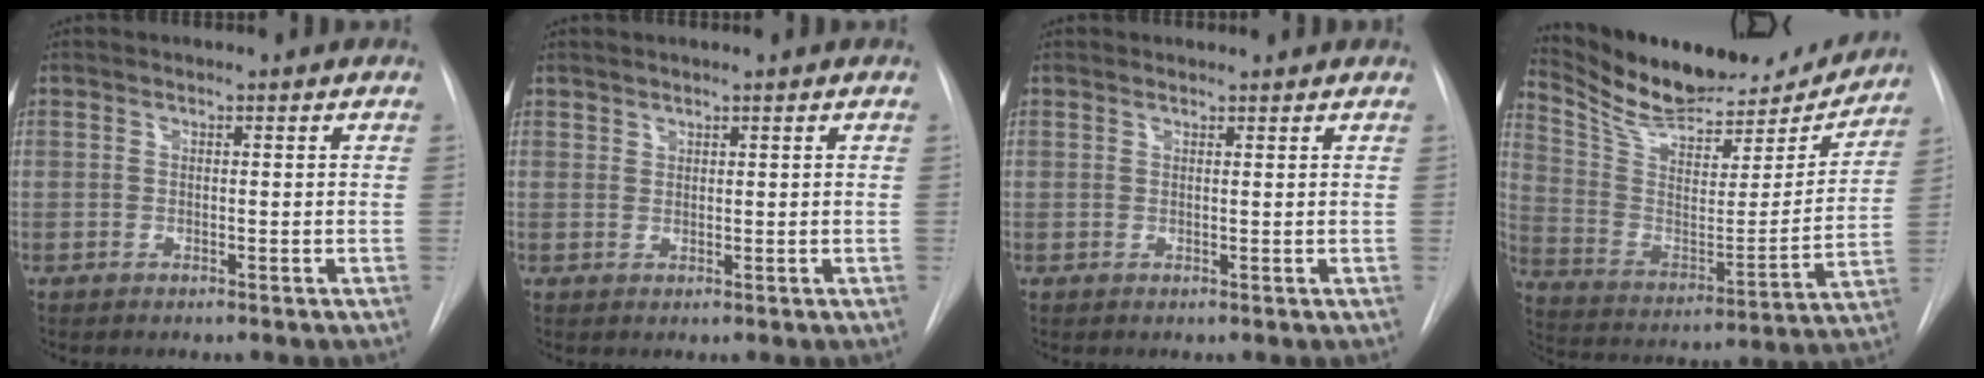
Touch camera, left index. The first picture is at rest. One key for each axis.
{"total": 0.8, "fx": 0.8, "fy": 0.2, "fz": 0.0, "tx": 0.003, "ty": 0.000, "tz": 0.016}
{"total": 1.7, "fx": 1.7, "fy": 0.3, "fz": -0.1, "tx": -0.007, "ty": 0.010, "tz": 0.025}
{"total": 22.5, "fx": 20.7, "fy": 6.0, "fz": 6.7, "tx": -0.112, "ty": -0.026, "tz": 0.318}